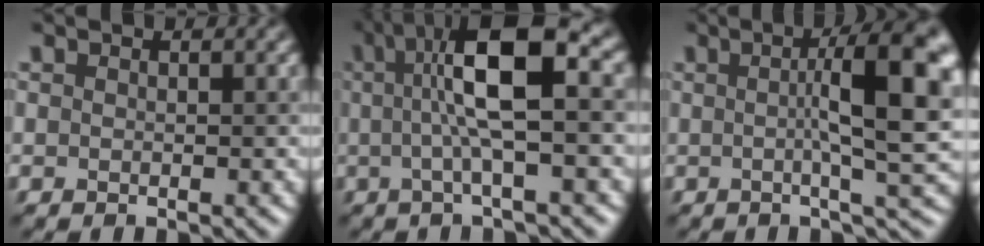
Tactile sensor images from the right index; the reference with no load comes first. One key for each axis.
{"total": 8.8, "fx": 1.4, "fy": 1.9, "fz": 8.4, "tx": -0.130, "ty": 0.021, "tz": 0.017}
{"total": 10.0, "fx": 1.2, "fy": 2.1, "fz": 9.7, "tx": -0.113, "ty": 0.017, "tz": 0.011}